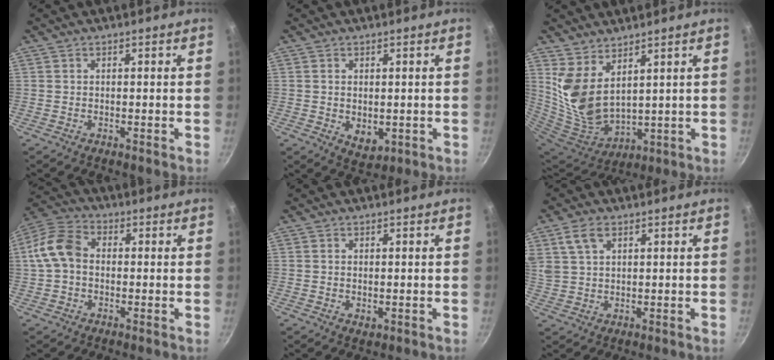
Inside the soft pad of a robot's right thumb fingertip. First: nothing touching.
{"total": 4.6, "force": [-0.3, 3.1, 3.4], "torque": [-0.049, -0.015, 0.002]}
{"total": 11.2, "force": [5.7, 5.8, 7.7], "torque": [-0.145, -0.064, 0.131]}
{"total": 9.3, "force": [0.0, 6.9, 6.3], "torque": [-0.111, 0.029, -0.017]}
{"total": 1.3, "force": [0.0, 0.8, 1.0], "torque": [-0.016, -0.003, 0.001]}
{"total": 5.1, "force": [2.5, 3.0, 3.3], "torque": [-0.057, 0.000, 0.054]}